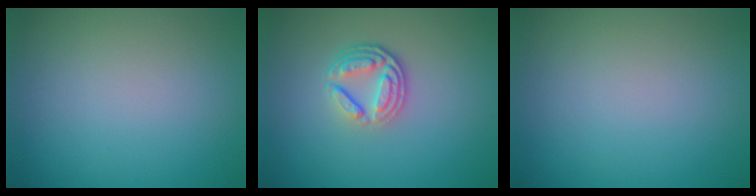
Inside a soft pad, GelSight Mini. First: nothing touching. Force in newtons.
{"total": 3.8, "press": 2.8, "slide": 2.6}
{"total": 0.0}